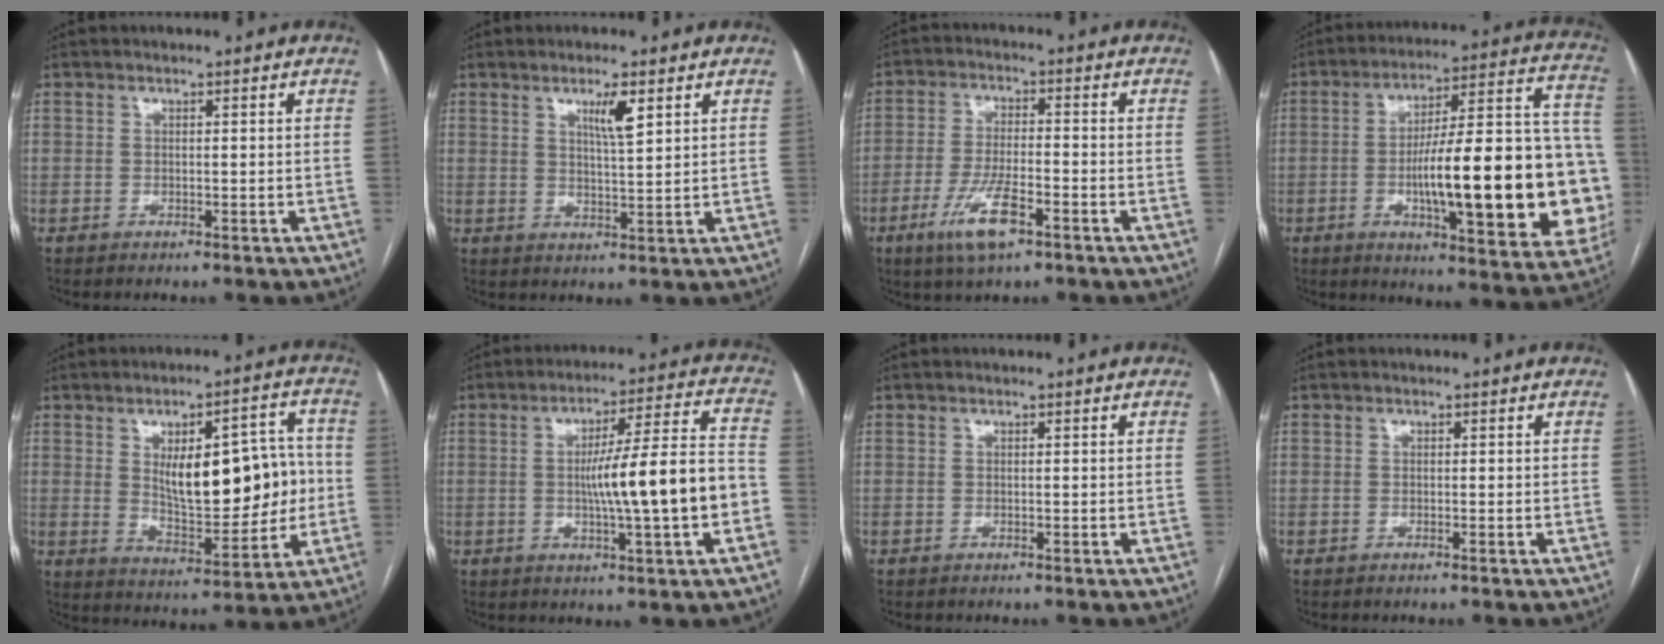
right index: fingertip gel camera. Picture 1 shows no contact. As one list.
[{"total": 4.2, "force": [2.2, 0.3, 3.6], "torque": [-0.062, -0.005, 0.038]}, {"total": 8.2, "force": [-4.4, 1.8, 6.7], "torque": [-0.136, -0.012, -0.078]}, {"total": 27.7, "force": [-4.7, 5.1, 26.8], "torque": [-0.310, 0.021, -0.062]}, {"total": 15.2, "force": [1.2, 6.1, 13.9], "torque": [-0.203, 0.020, 0.032]}, {"total": 14.3, "force": [-2.1, 0.2, 14.1], "torque": [-0.223, 0.014, -0.033]}, {"total": 0.0}, {"total": 0.0}]